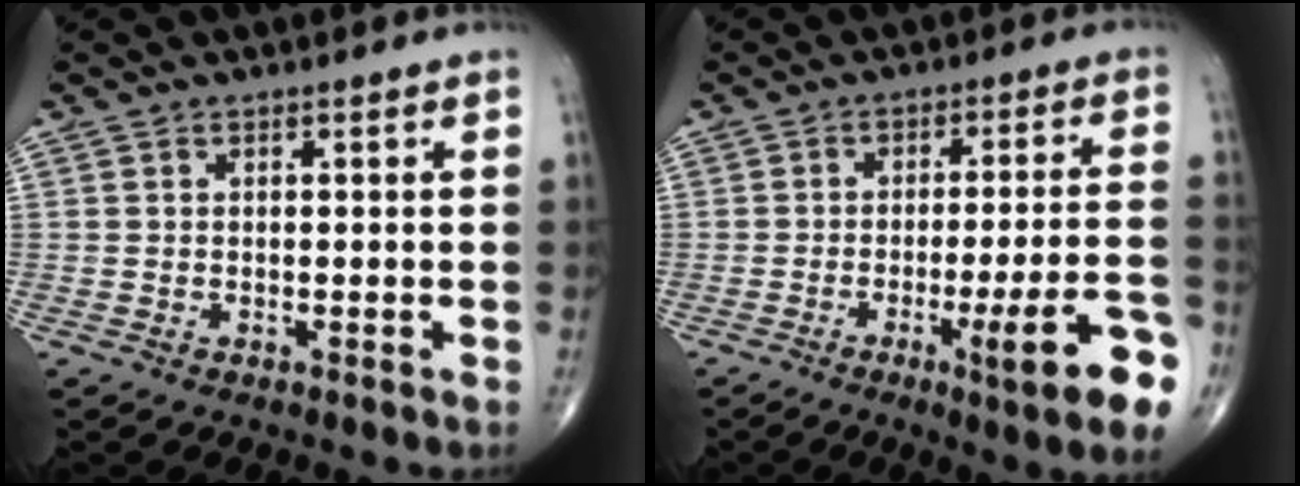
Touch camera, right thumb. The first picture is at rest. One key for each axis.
{"total": 13.4, "fx": -5.7, "fy": 1.2, "fz": 12.1, "tx": -0.172, "ty": 0.012, "tz": -0.076}